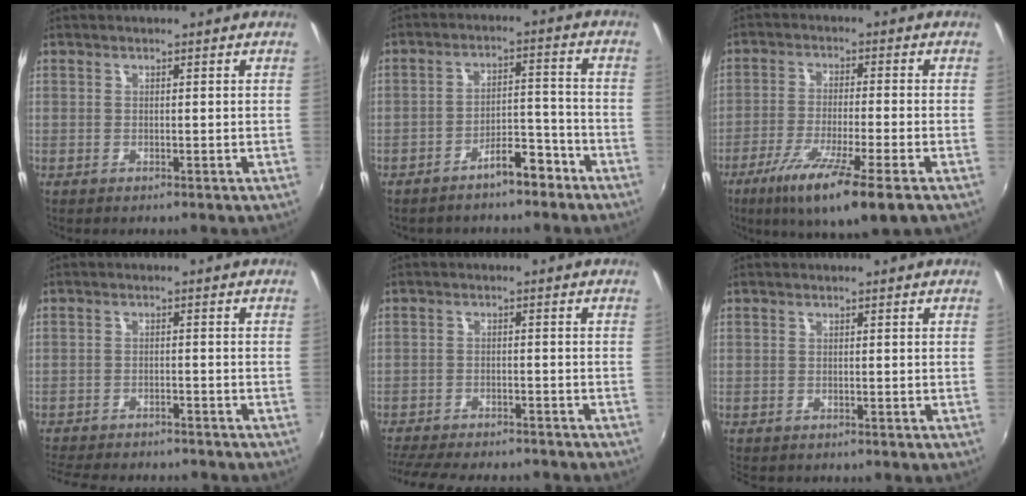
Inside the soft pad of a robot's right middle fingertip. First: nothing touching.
{"total": 6.7, "force": [-5.0, 2.8, 3.3], "torque": [-0.056, 0.029, -0.061]}
{"total": 12.2, "force": [-7.0, 0.9, 10.0], "torque": [-0.201, -0.037, -0.125]}
{"total": 12.7, "force": [-11.2, 3.5, 4.8], "torque": [-0.119, -0.014, -0.167]}
{"total": 15.3, "force": [-13.2, 4.2, 6.4], "torque": [-0.146, -0.019, -0.195]}
{"total": 1.5, "force": [-1.3, 0.5, 0.4], "torque": [-0.011, -0.007, -0.018]}